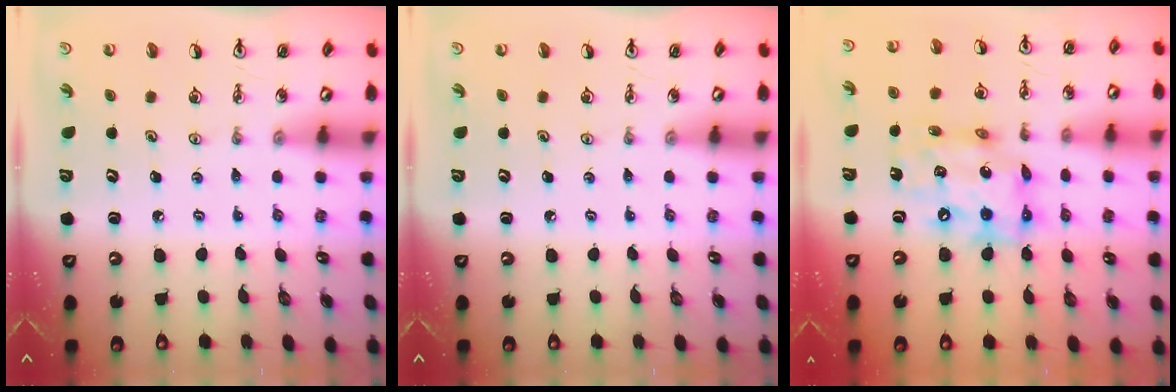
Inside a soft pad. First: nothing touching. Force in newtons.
{"total": 0.0}
{"total": 14.3, "press": 14.2, "slide": 1.5}